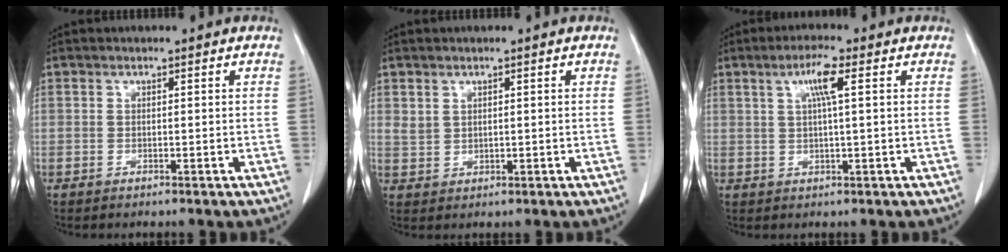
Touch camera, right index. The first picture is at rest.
{"total": 1.9, "force": [0.9, 1.5, 0.7], "torque": [-0.016, 0.004, 0.024]}
{"total": 4.3, "force": [1.5, 0.0, 4.1], "torque": [-0.077, 0.006, 0.026]}